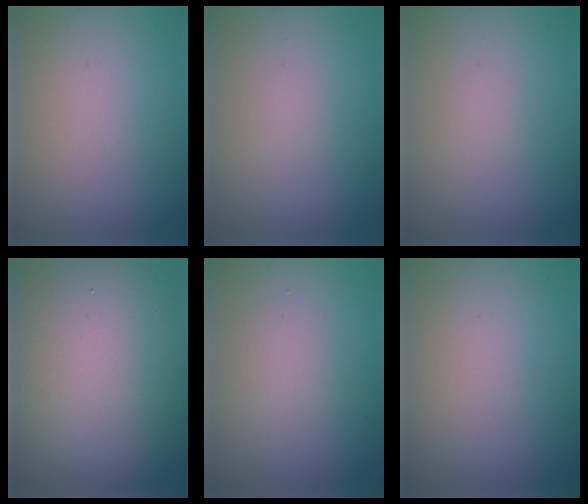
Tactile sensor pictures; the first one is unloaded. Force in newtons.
{"total": 0.5, "press": 0.5, "slide": 0.0}
{"total": 0.6, "press": 0.6, "slide": 0.0}
{"total": 14.4, "press": 14.4, "slide": 0.7}
{"total": 1.7, "press": 1.7, "slide": 0.1}
{"total": 0.0}